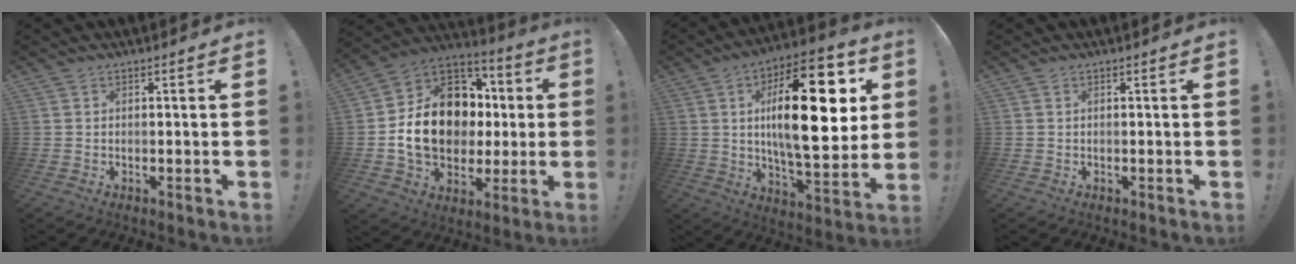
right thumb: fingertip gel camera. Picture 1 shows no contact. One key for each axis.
{"total": 18.9, "fx": 0.3, "fy": 14.6, "fz": 11.9, "tx": -0.198, "ty": 0.016, "tz": 0.028}
{"total": 27.1, "fx": 5.8, "fy": 10.5, "fz": 24.3, "tx": -0.391, "ty": -0.017, "tz": 0.086}
{"total": 0.0}